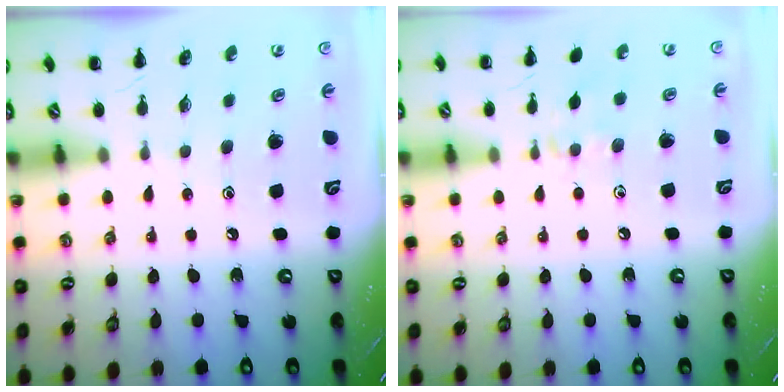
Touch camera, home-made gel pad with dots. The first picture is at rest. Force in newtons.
{"total": 5.3, "press": 5.2, "slide": 0.9}